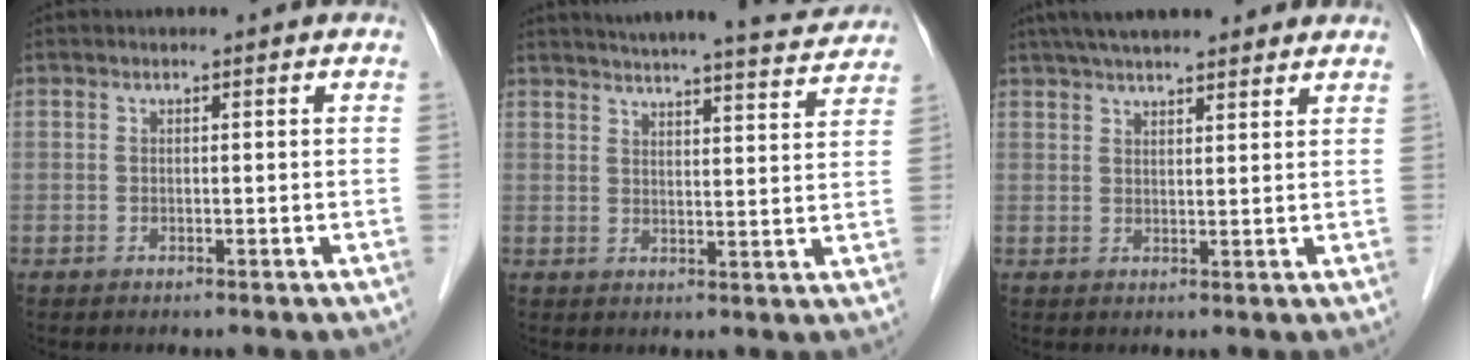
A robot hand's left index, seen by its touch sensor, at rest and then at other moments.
{"total": 16.6, "force": [15.5, 1.4, 5.8], "torque": [-0.083, -0.016, 0.191]}
{"total": 13.2, "force": [11.0, 2.5, 6.8], "torque": [-0.105, 0.043, 0.159]}